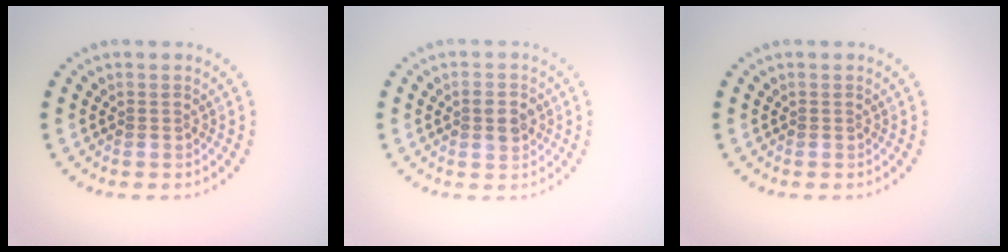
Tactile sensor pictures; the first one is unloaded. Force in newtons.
{"total": 2.6, "press": 2.6, "slide": 0.0}
{"total": 0.0}